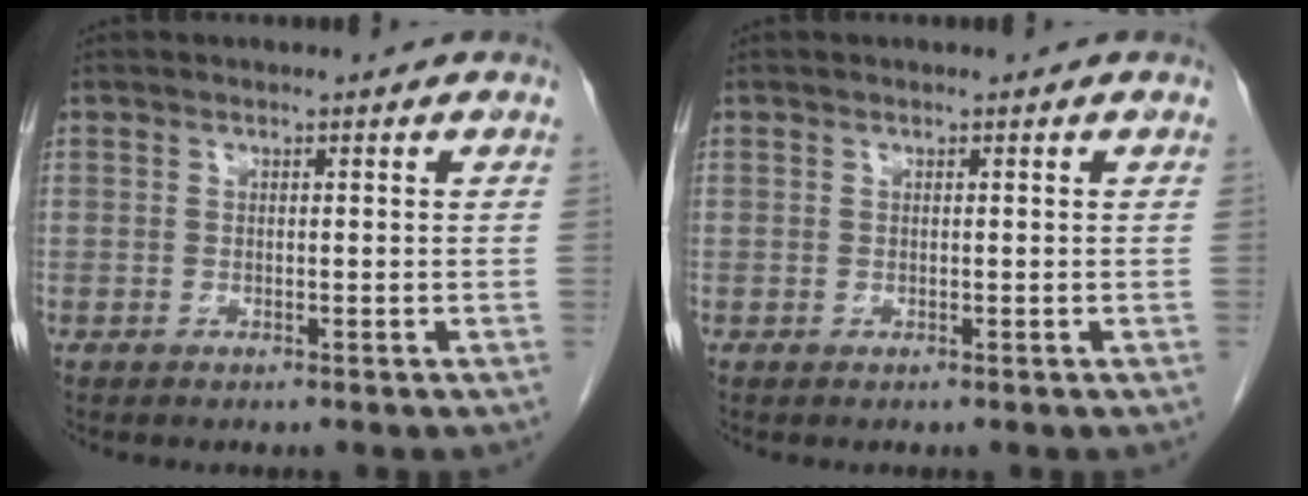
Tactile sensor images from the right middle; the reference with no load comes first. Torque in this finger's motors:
{"motor_torque": [0.16, -0.03, 0.02, 0.01]}